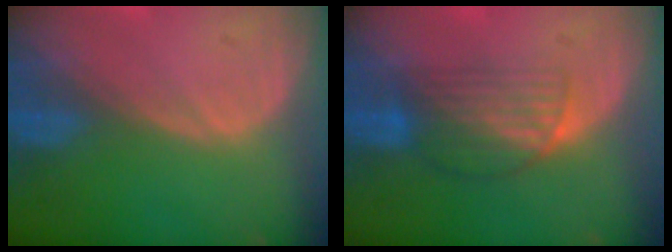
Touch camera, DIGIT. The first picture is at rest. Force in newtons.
{"total": 6.5, "press": 5.5, "slide": 3.5}